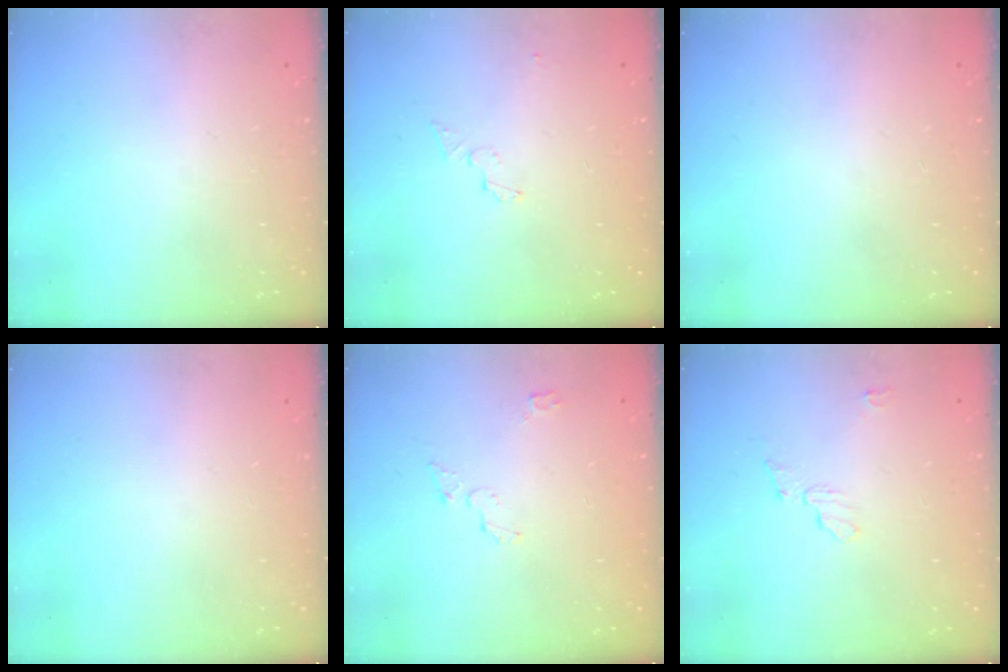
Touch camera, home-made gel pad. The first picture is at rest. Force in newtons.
{"total": 4.0, "press": 4.0, "slide": 0.4}
{"total": 1.2, "press": 1.2, "slide": 0.2}
{"total": 0.0}
{"total": 3.8, "press": 3.8, "slide": 0.4}
{"total": 5.9, "press": 5.9, "slide": 0.5}